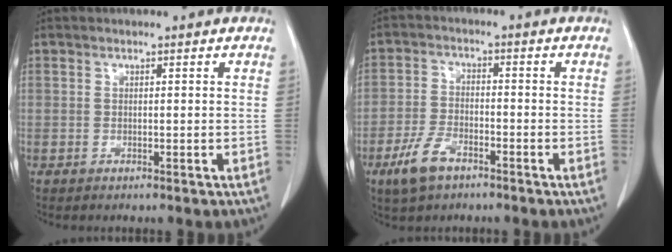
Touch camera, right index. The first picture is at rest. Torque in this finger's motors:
{"motor_torque": [0.05, -0.12, -0.18, -0.08]}